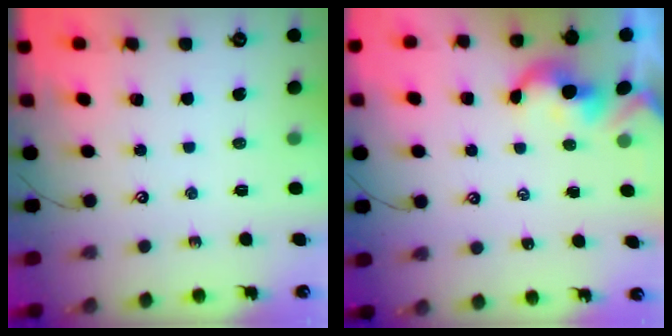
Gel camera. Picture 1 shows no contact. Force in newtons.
{"total": 2.1, "press": 2.1, "slide": 0.2}